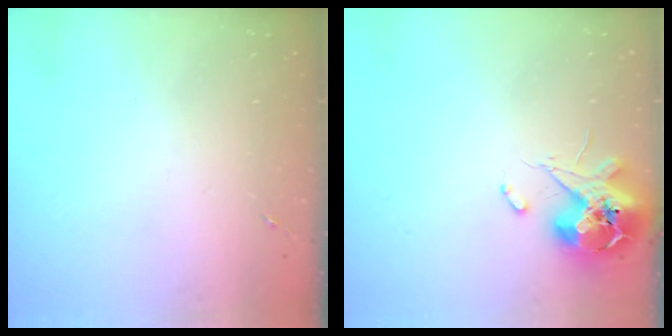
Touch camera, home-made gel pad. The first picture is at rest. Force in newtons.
{"total": 12.4, "press": 12.3, "slide": 1.9}